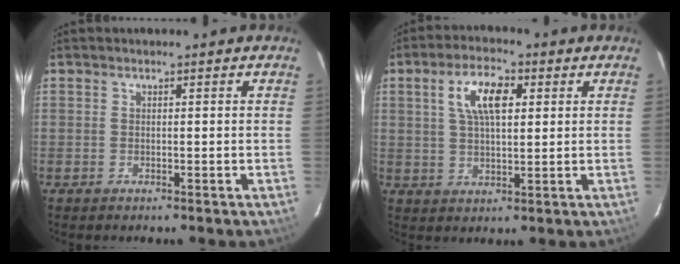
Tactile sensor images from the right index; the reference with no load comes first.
{"total": 8.1, "force": [2.7, 3.5, 6.8], "torque": [-0.126, 0.015, 0.049]}